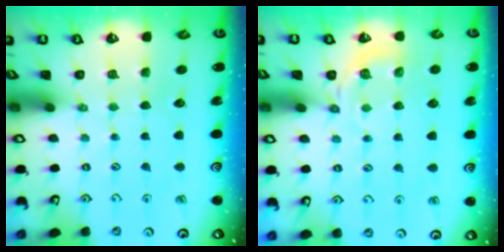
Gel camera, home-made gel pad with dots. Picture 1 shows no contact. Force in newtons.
{"total": 5.0, "press": 4.5, "slide": 2.3}